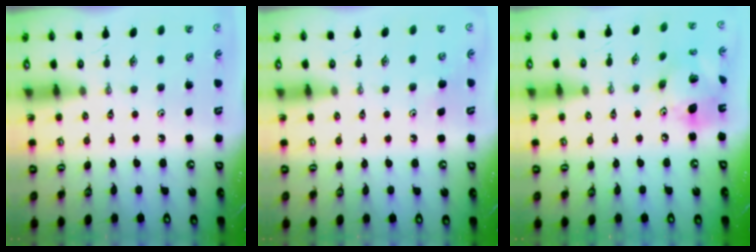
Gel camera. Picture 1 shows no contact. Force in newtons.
{"total": 5.2, "press": 4.9, "slide": 1.5}
{"total": 15.1, "press": 14.8, "slide": 3.1}